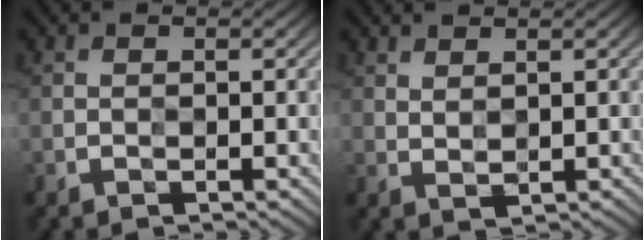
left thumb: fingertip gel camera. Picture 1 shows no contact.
{"total": 1.9, "force": [1.9, -0.3, -0.2], "torque": [-0.007, -0.001, 0.037]}